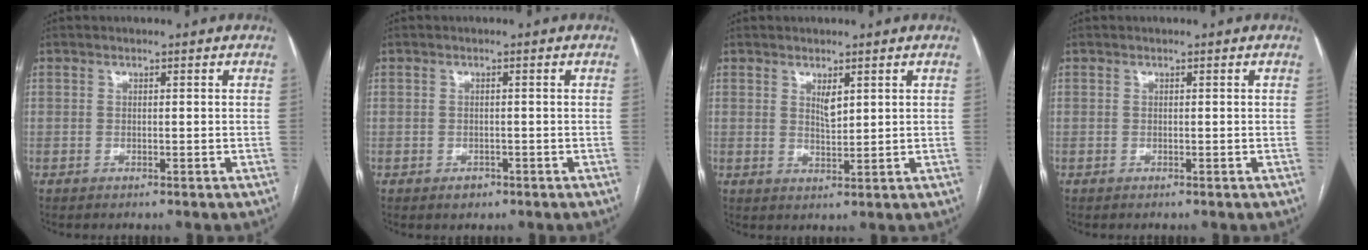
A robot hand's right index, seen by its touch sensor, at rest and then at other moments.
{"total": 1.5, "force": [-0.9, 1.2, 0.5], "torque": [-0.006, 0.003, -0.009]}
{"total": 2.4, "force": [1.2, 0.7, 1.9], "torque": [-0.036, -0.005, 0.026]}
{"total": 0.0}